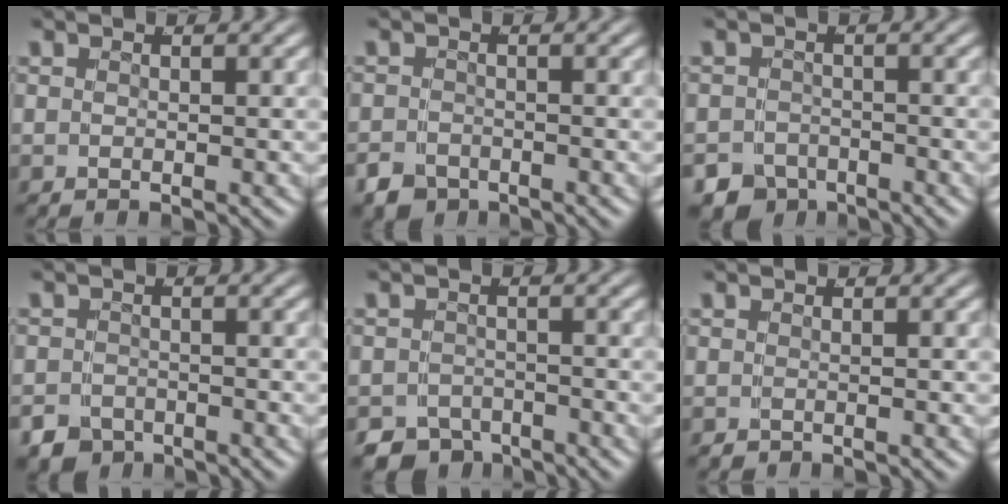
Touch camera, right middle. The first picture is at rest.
{"total": 3.0, "force": [-2.3, 1.9, 0.6], "torque": [0.003, -0.009, -0.040]}
{"total": 5.9, "force": [-4.5, 3.8, 1.0], "torque": [0.007, -0.015, -0.077]}
{"total": 4.1, "force": [-3.1, 2.6, 0.7], "torque": [0.008, -0.012, -0.053]}
{"total": 5.8, "force": [-4.8, 3.2, 0.8], "torque": [0.018, -0.009, -0.082]}
{"total": 0.0}